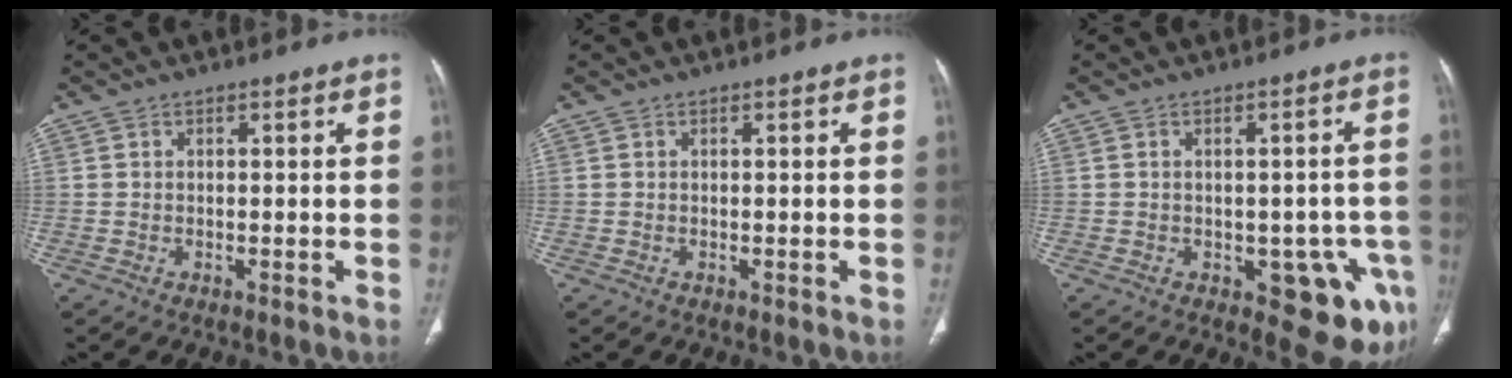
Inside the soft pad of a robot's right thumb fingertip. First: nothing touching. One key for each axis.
{"total": 0.0}
{"total": 10.6, "fx": -4.3, "fy": 5.1, "fz": 8.3, "tx": -0.062, "ty": 0.012, "tz": -0.045}